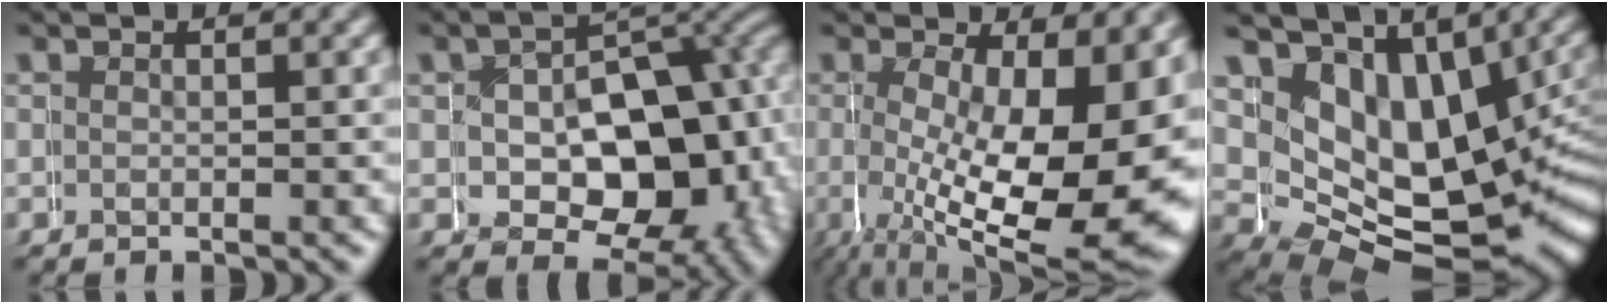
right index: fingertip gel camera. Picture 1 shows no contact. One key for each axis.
{"total": 11.6, "fx": -0.5, "fy": 8.3, "fz": 8.0, "tx": -0.112, "ty": -0.042, "tz": 0.011}
{"total": 14.2, "fx": -1.0, "fy": 7.2, "fz": 12.2, "tx": -0.193, "ty": -0.052, "tz": 0.018}
{"total": 14.0, "fx": 0.2, "fy": 10.5, "fz": 9.3, "tx": -0.177, "ty": -0.057, "tz": 0.020}